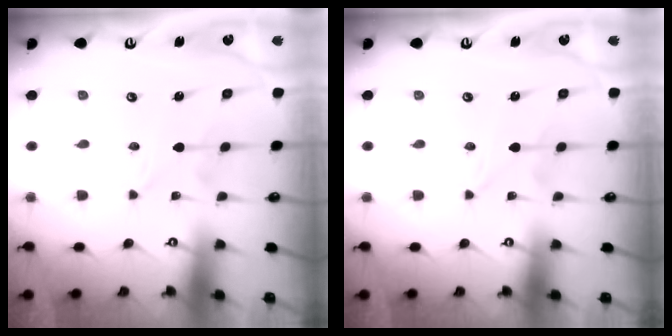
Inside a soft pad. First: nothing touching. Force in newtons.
{"total": 0.0}